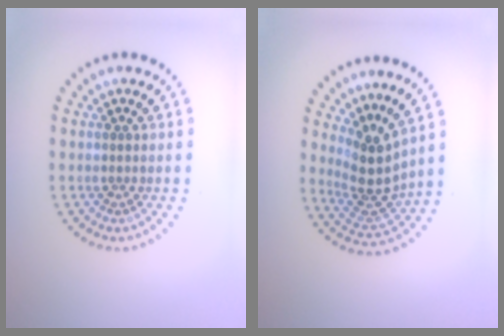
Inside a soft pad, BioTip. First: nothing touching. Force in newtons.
{"total": 3.5, "press": 2.8, "slide": 2.2}